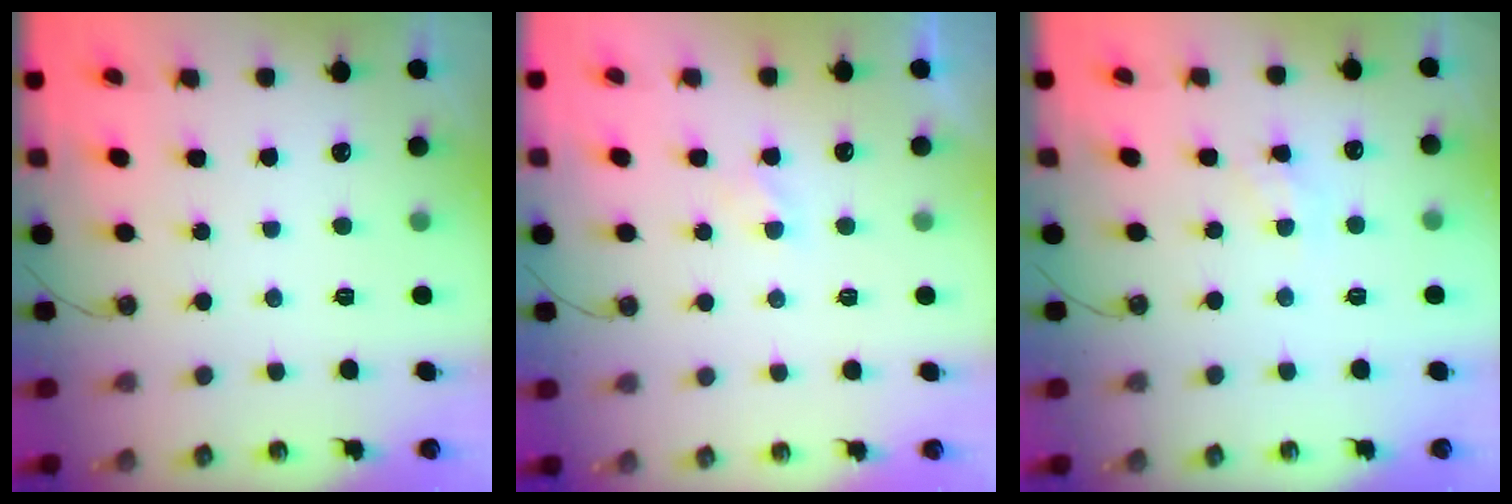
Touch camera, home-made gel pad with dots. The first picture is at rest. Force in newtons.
{"total": 1.4, "press": 1.4, "slide": 0.3}
{"total": 5.5, "press": 5.4, "slide": 0.7}